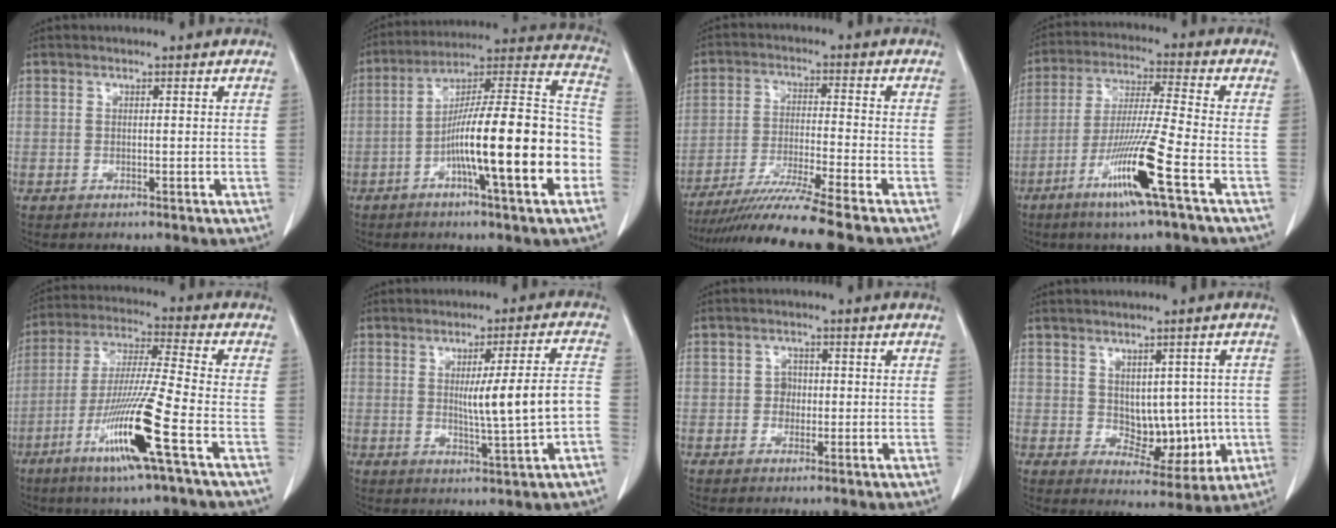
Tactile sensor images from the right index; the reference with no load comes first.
{"total": 21.1, "force": [-6.0, 1.6, 20.2], "torque": [-0.274, 0.017, -0.096]}
{"total": 12.4, "force": [-10.4, -2.4, 6.2], "torque": [-0.097, -0.032, -0.174]}
{"total": 12.5, "force": [-5.8, -1.1, 11.0], "torque": [-0.213, -0.020, -0.111]}
{"total": 14.4, "force": [-6.3, -0.9, 12.9], "torque": [-0.257, -0.021, -0.119]}
{"total": 9.4, "force": [-0.9, -0.1, 9.4], "torque": [-0.138, 0.005, -0.007]}
{"total": 1.9, "force": [-0.2, 1.7, 0.8], "torque": [-0.005, 0.008, -0.001]}
{"total": 7.5, "force": [0.0, 4.7, 5.8], "torque": [-0.061, 0.004, 0.022]}